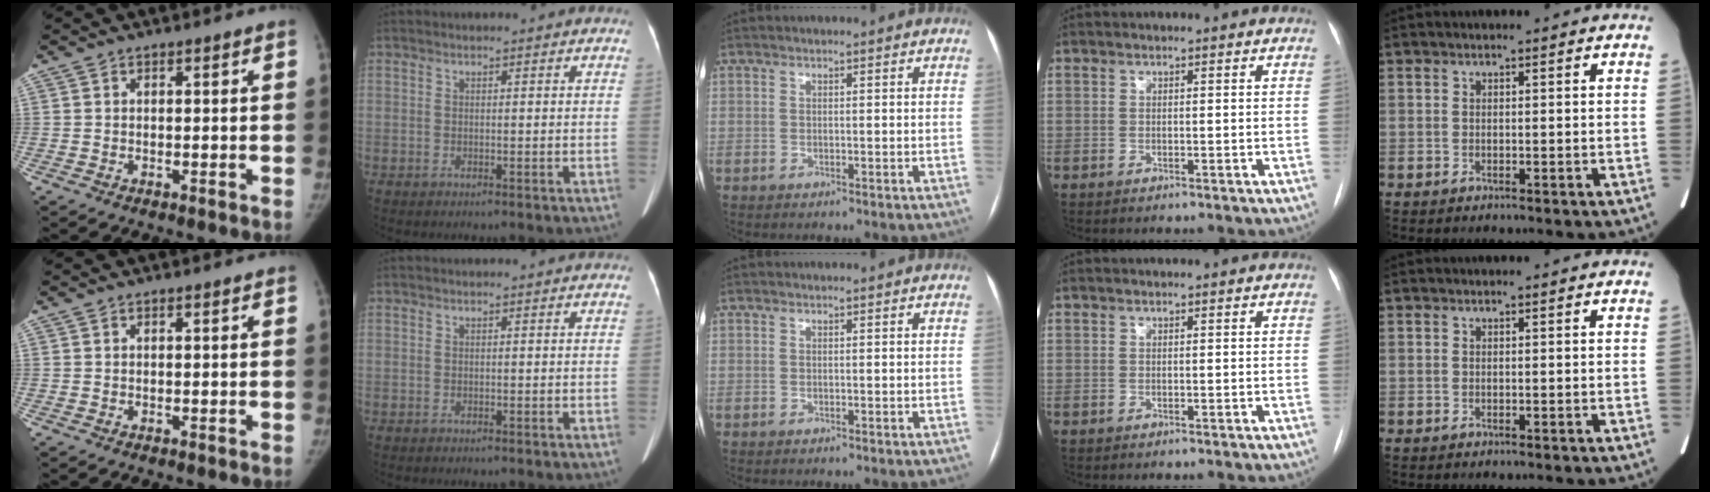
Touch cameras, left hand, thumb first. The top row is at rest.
{}